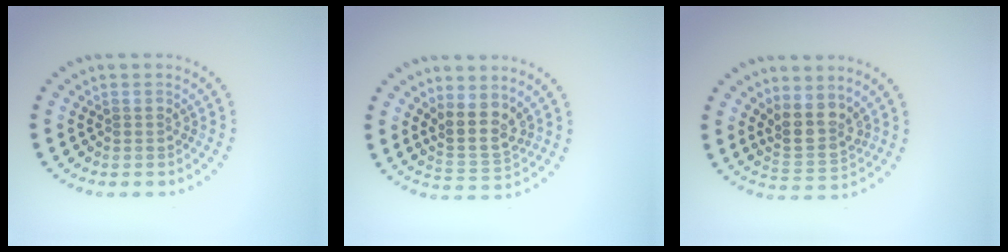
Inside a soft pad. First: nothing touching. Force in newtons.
{"total": 3.5, "press": 2.9, "slide": 2.0}
{"total": 3.6, "press": 2.9, "slide": 2.2}